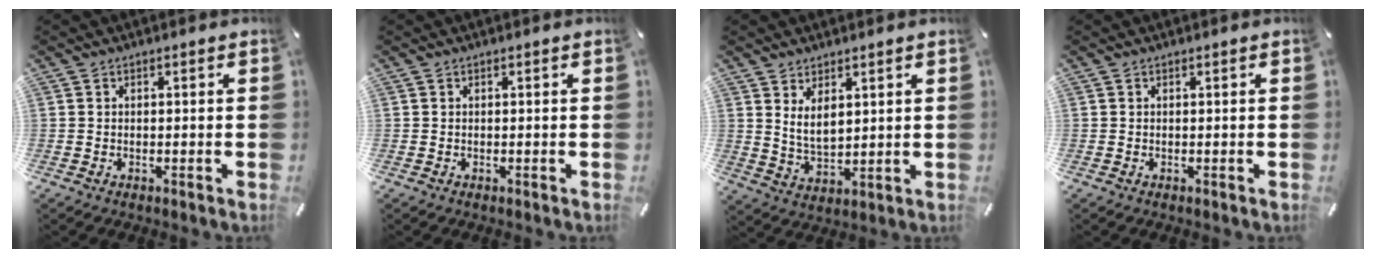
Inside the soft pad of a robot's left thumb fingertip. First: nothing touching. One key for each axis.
{"total": 0.0}
{"total": 5.9, "fx": 3.2, "fy": 3.1, "fz": 3.8, "tx": -0.083, "ty": -0.013, "tz": 0.056}
{"total": 0.0}